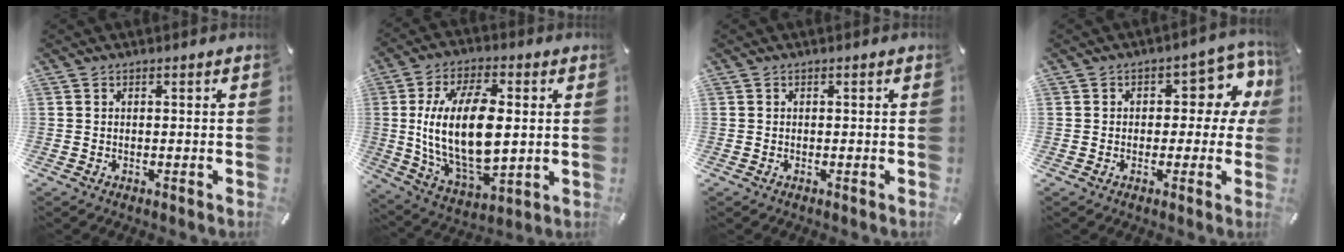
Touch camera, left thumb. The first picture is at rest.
{"total": 19.1, "force": [2.2, 10.3, 15.9], "torque": [-0.336, -0.009, 0.035]}
{"total": 0.0}
{"total": 9.5, "force": [2.5, 6.0, 6.9], "torque": [-0.079, -0.014, 0.038]}